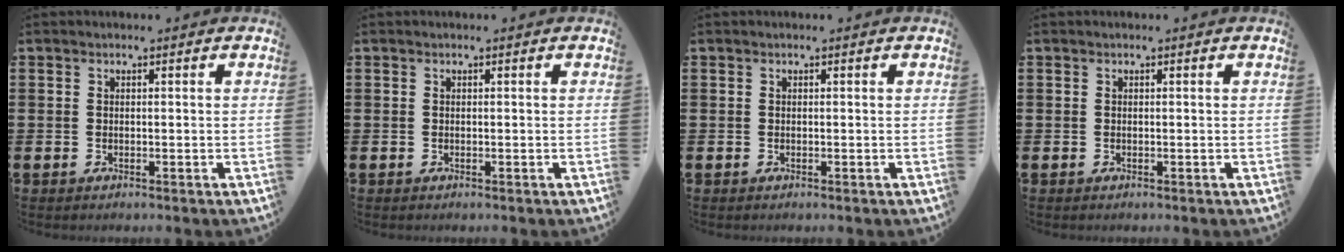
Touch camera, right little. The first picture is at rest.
{"total": 0.0}
{"total": 0.0}
{"total": 0.0}